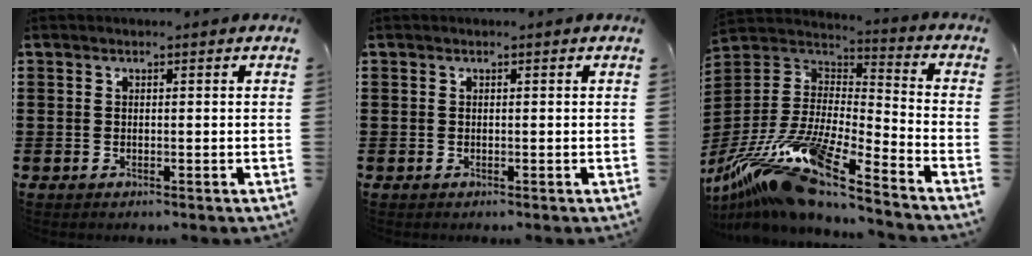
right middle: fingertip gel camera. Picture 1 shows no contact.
{"total": 0.0}
{"total": 16.7, "force": [-13.1, 1.6, 10.2], "torque": [-0.227, 0.009, -0.253]}